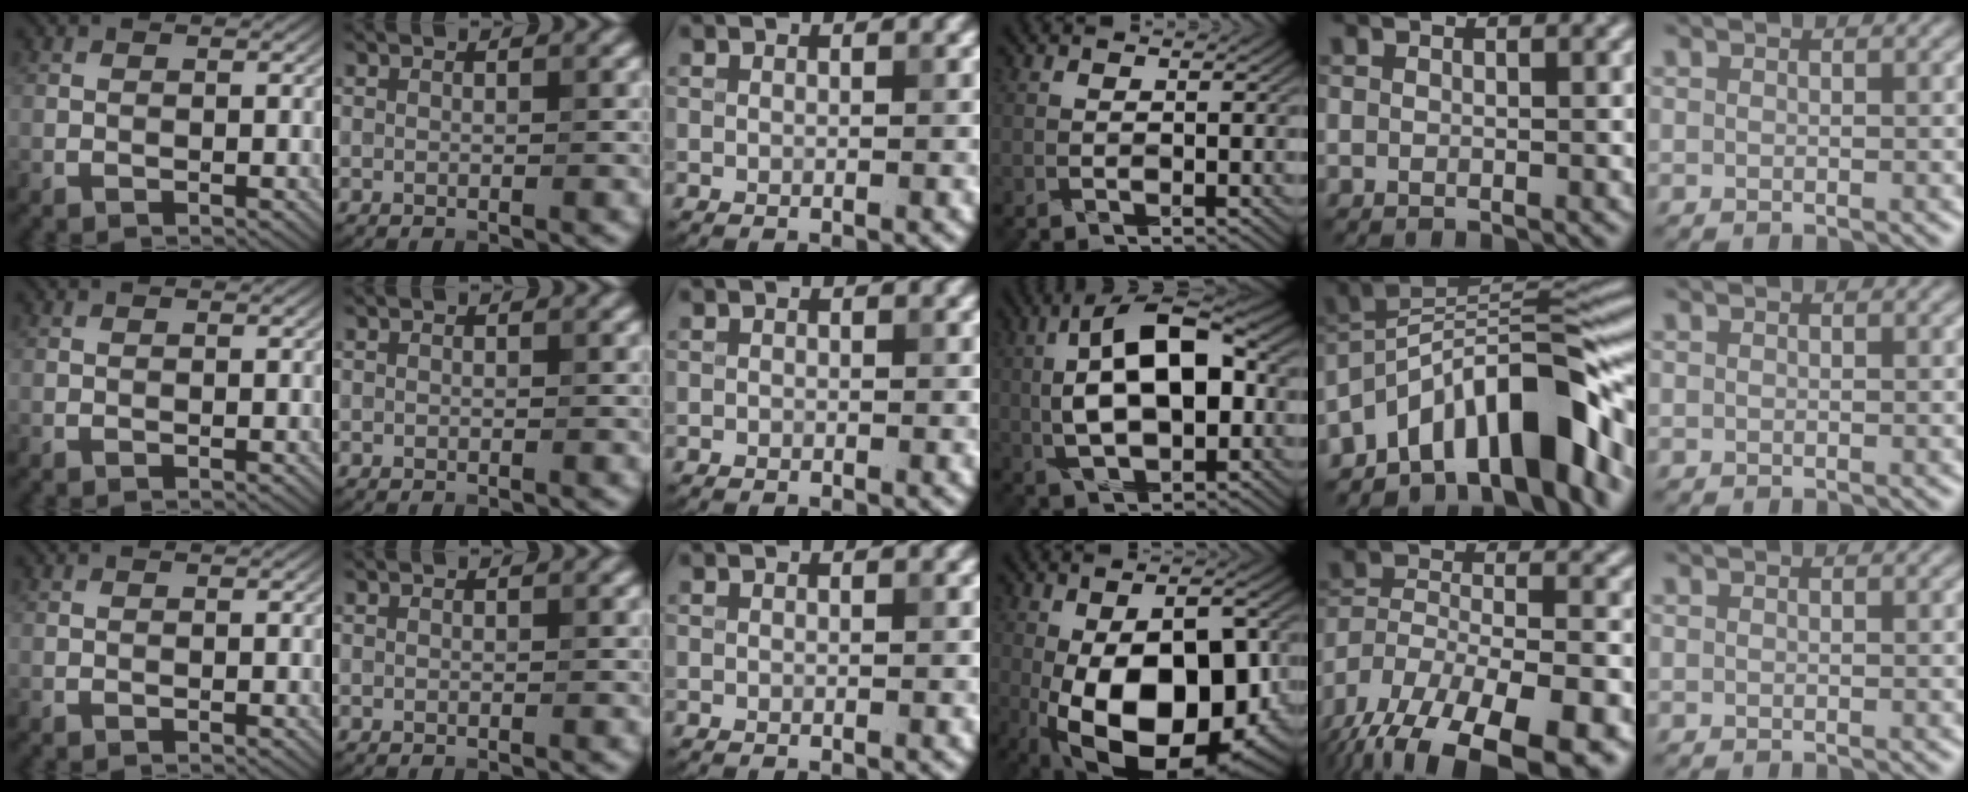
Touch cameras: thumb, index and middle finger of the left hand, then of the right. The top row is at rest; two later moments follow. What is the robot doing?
{"motion": "fold", "object": "hoodie"}